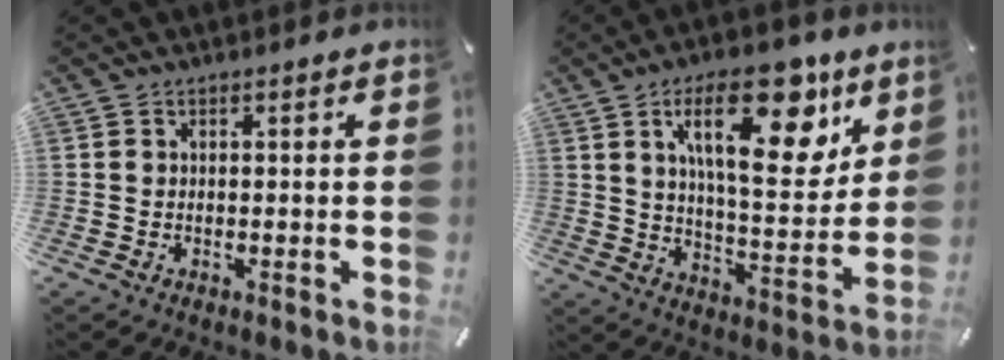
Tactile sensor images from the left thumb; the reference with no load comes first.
{"total": 22.1, "force": [11.3, 9.2, 16.7], "torque": [-0.242, -0.050, 0.175]}